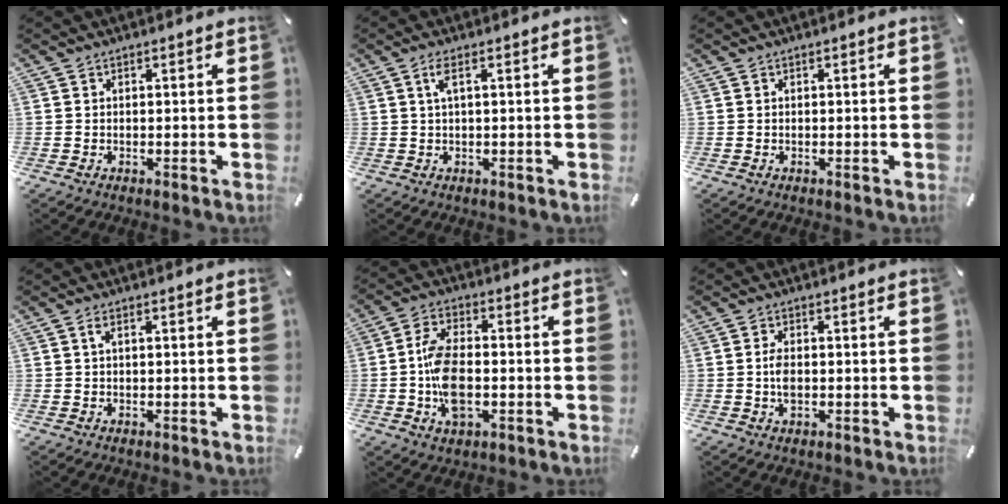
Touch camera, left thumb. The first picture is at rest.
{"total": 3.1, "force": [0.8, 0.6, 2.9], "torque": [-0.060, 0.004, 0.012]}
{"total": 0.0}
{"total": 1.5, "force": [0.4, 0.6, 1.3], "torque": [-0.027, 0.005, 0.004]}
{"total": 10.1, "force": [-1.9, 5.5, 8.2], "torque": [-0.166, 0.001, -0.036]}
{"total": 3.5, "force": [-0.3, 1.9, 2.9], "torque": [-0.068, -0.003, -0.010]}